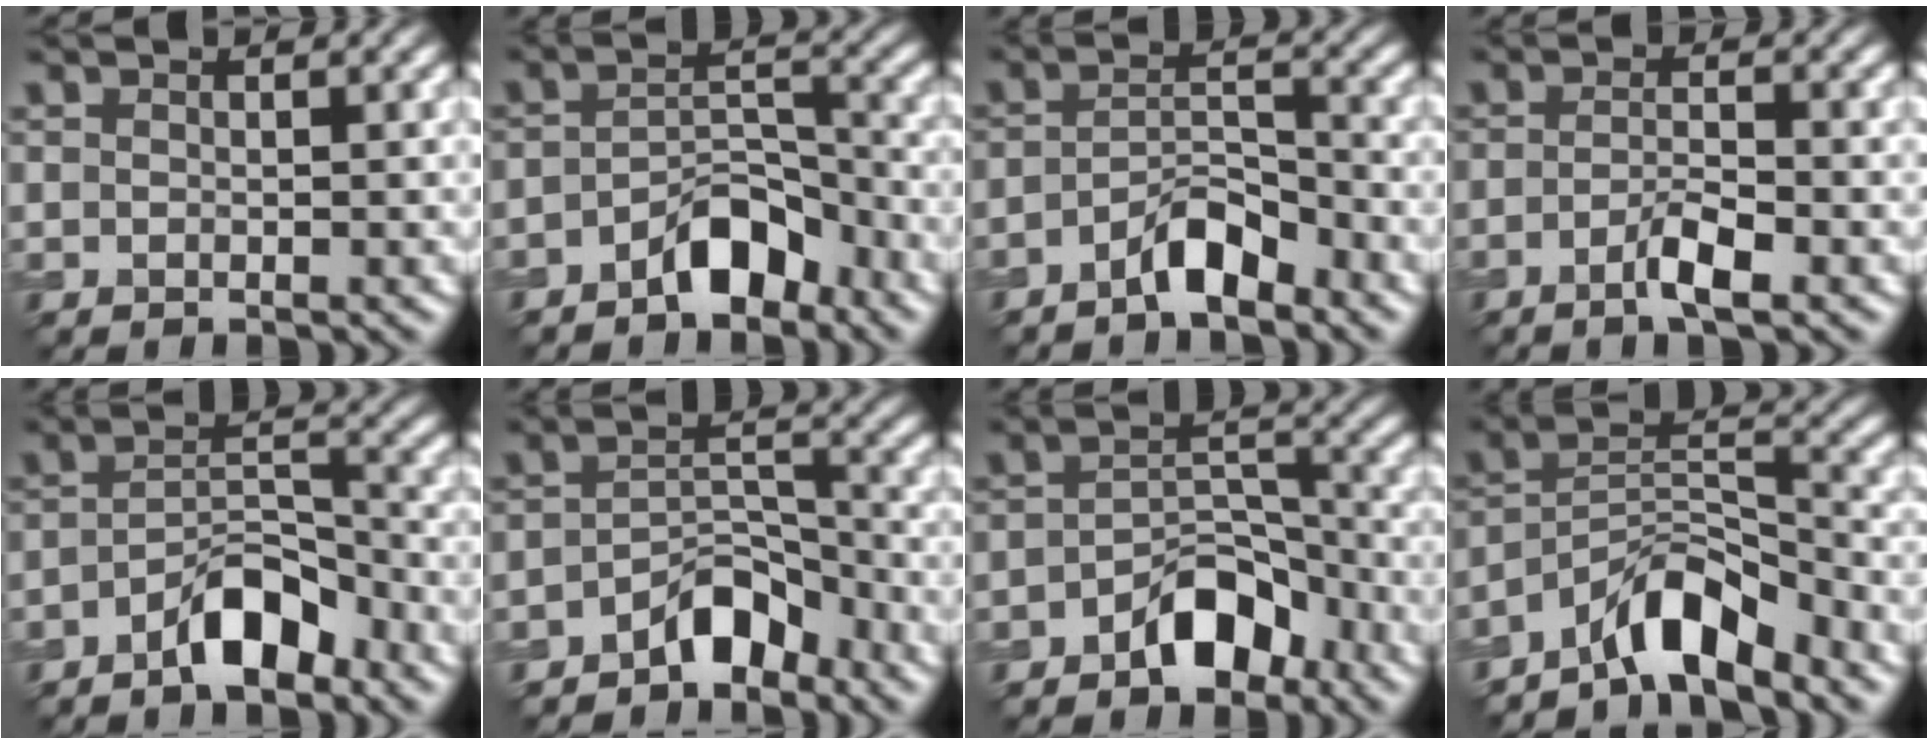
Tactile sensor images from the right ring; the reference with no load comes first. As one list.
[{"total": 4.4, "force": [-3.0, 2.0, 2.6], "torque": [-0.037, 0.015, -0.052]}, {"total": 3.6, "force": [-2.6, 1.0, 2.2], "torque": [-0.039, 0.012, -0.051]}, {"total": 2.7, "force": [-1.4, 0.5, 2.3], "torque": [-0.043, 0.006, -0.031]}, {"total": 4.8, "force": [-3.1, 1.8, 3.2], "torque": [-0.052, 0.013, -0.057]}, {"total": 4.4, "force": [-3.3, 2.0, 2.0], "torque": [-0.024, 0.012, -0.063]}, {"total": 5.1, "force": [-3.2, 2.8, 2.8], "torque": [-0.037, 0.010, -0.059]}, {"total": 6.3, "force": [-5.0, 1.9, 3.4], "torque": [-0.051, 0.009, -0.097]}]